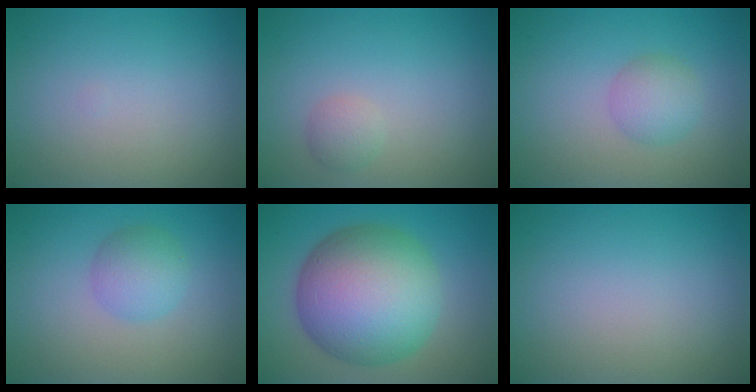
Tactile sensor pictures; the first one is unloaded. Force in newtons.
{"total": 1.3, "press": 1.3, "slide": 0.2}
{"total": 2.5, "press": 2.4, "slide": 0.2}
{"total": 2.8, "press": 2.8, "slide": 0.1}
{"total": 13.9, "press": 13.9, "slide": 0.4}
{"total": 0.0}